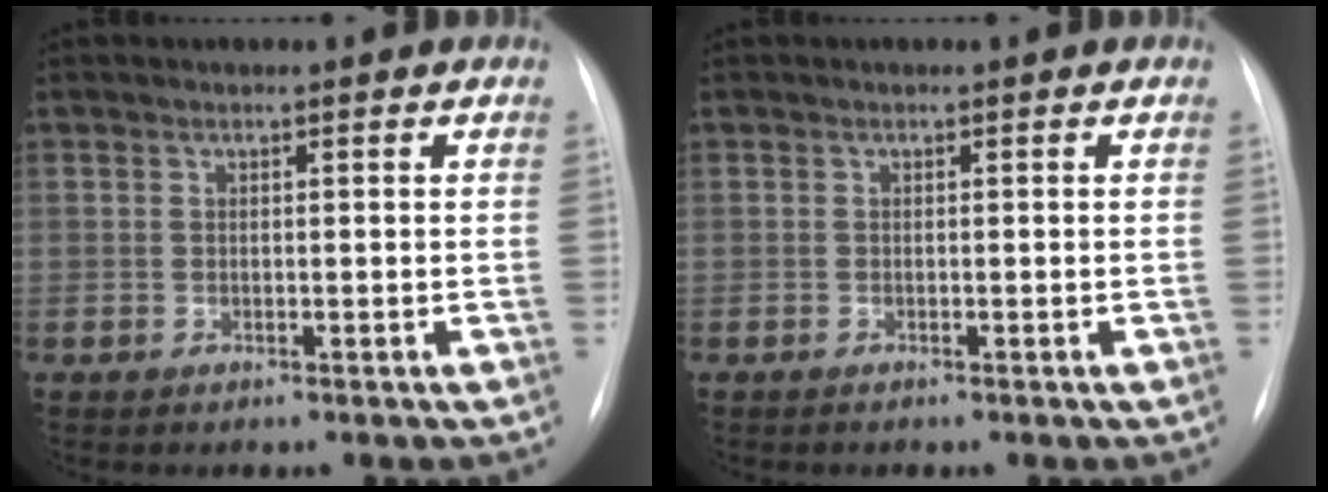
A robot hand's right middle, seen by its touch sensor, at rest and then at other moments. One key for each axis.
{"total": 0.0}